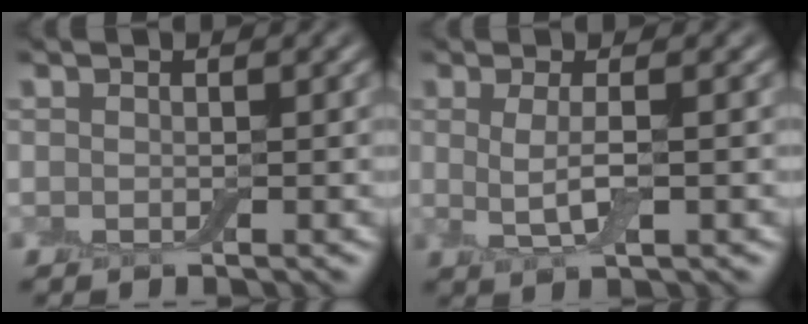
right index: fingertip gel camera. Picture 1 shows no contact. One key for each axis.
{"total": 2.6, "fx": 0.1, "fy": 0.6, "fz": 2.5, "tx": -0.055, "ty": -0.009, "tz": 0.002}